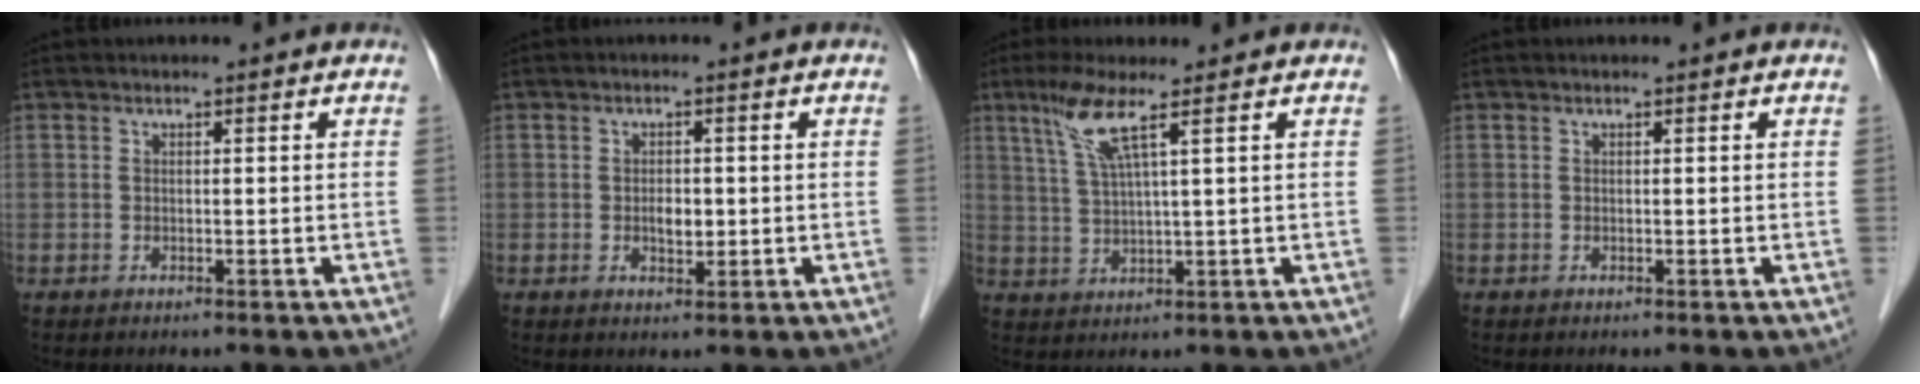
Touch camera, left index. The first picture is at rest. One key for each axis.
{"total": 2.3, "fx": -0.4, "fy": 1.3, "fz": 1.8, "tx": -0.032, "ty": -0.003, "tz": -0.004}
{"total": 5.8, "fx": 3.1, "fy": -0.4, "fz": 4.9, "tx": -0.107, "ty": 0.003, "tz": 0.067}
{"total": 0.0}